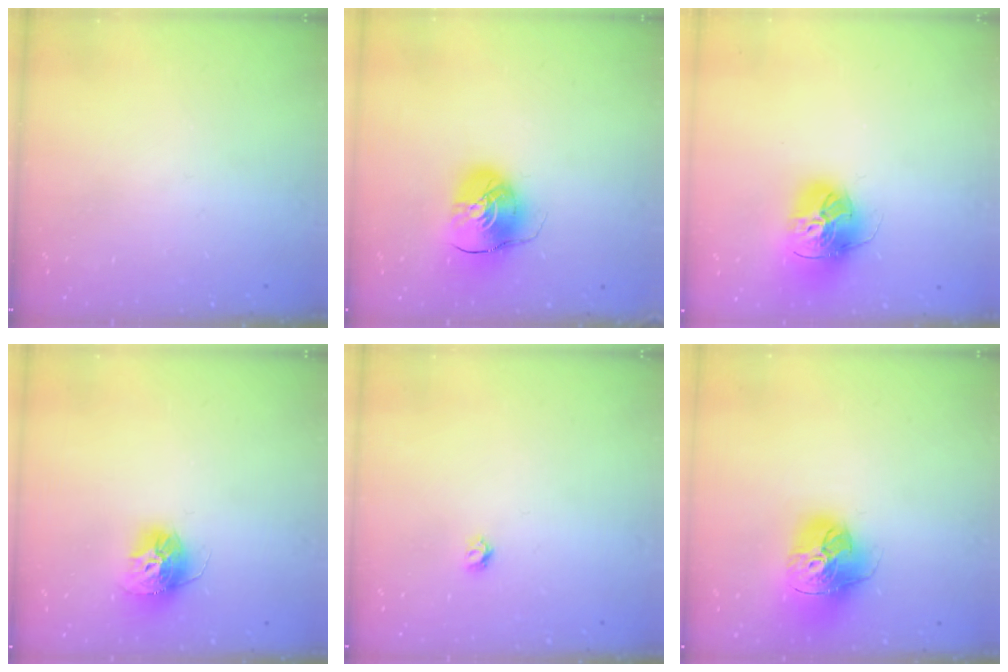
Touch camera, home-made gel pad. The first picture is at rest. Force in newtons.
{"total": 9.7, "press": 9.6, "slide": 1.4}
{"total": 17.1, "press": 17.0, "slide": 1.9}
{"total": 13.5, "press": 13.4, "slide": 1.2}
{"total": 3.7, "press": 3.6, "slide": 0.4}
{"total": 18.6, "press": 18.5, "slide": 1.9}